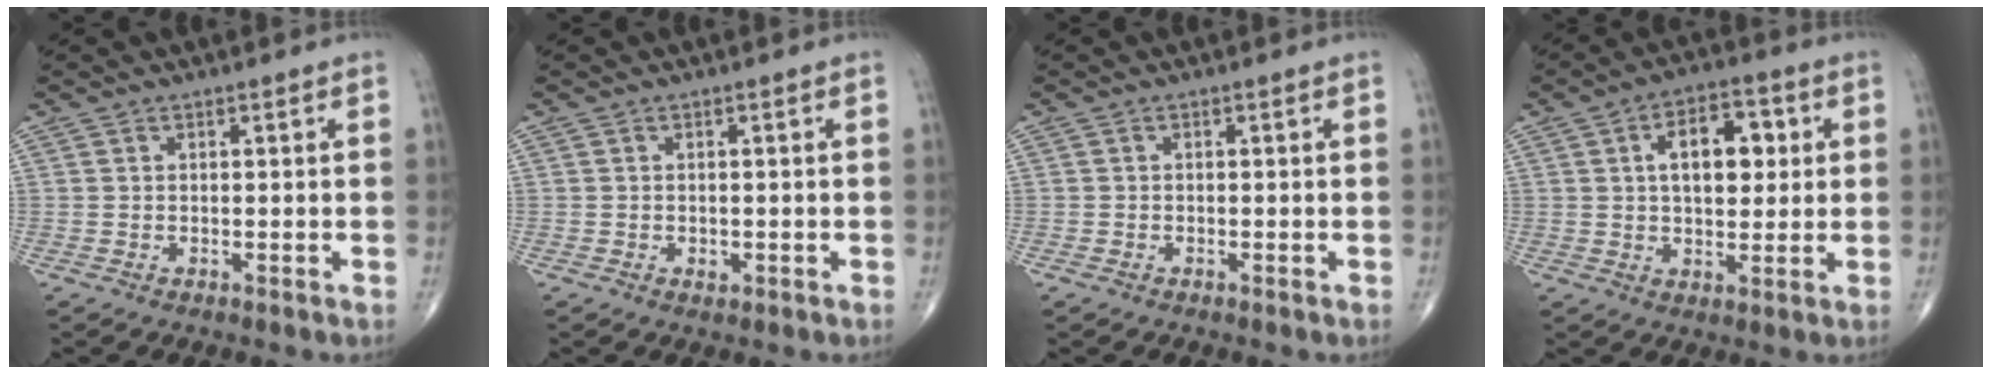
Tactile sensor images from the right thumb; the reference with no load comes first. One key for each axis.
{"total": 1.1, "fx": -0.4, "fy": 0.7, "fz": 0.7, "tx": -0.008, "ty": -0.001, "tz": -0.006}
{"total": 0.6, "fx": -0.4, "fy": 0.3, "fz": 0.2, "tx": -0.005, "ty": -0.001, "tz": -0.011}
{"total": 10.7, "fx": 2.3, "fy": 6.0, "fz": 8.5, "tx": -0.103, "ty": 0.006, "tz": 0.033}